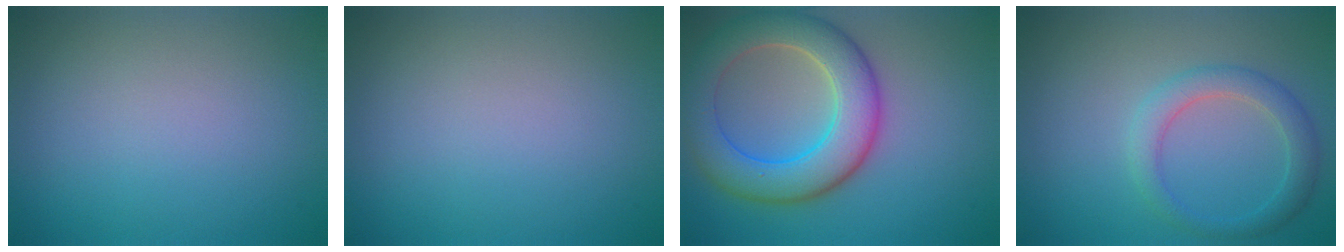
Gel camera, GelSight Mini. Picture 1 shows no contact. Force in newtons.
{"total": 0.0}
{"total": 7.9, "press": 7.9, "slide": 0.5}
{"total": 2.8, "press": 2.8, "slide": 0.2}